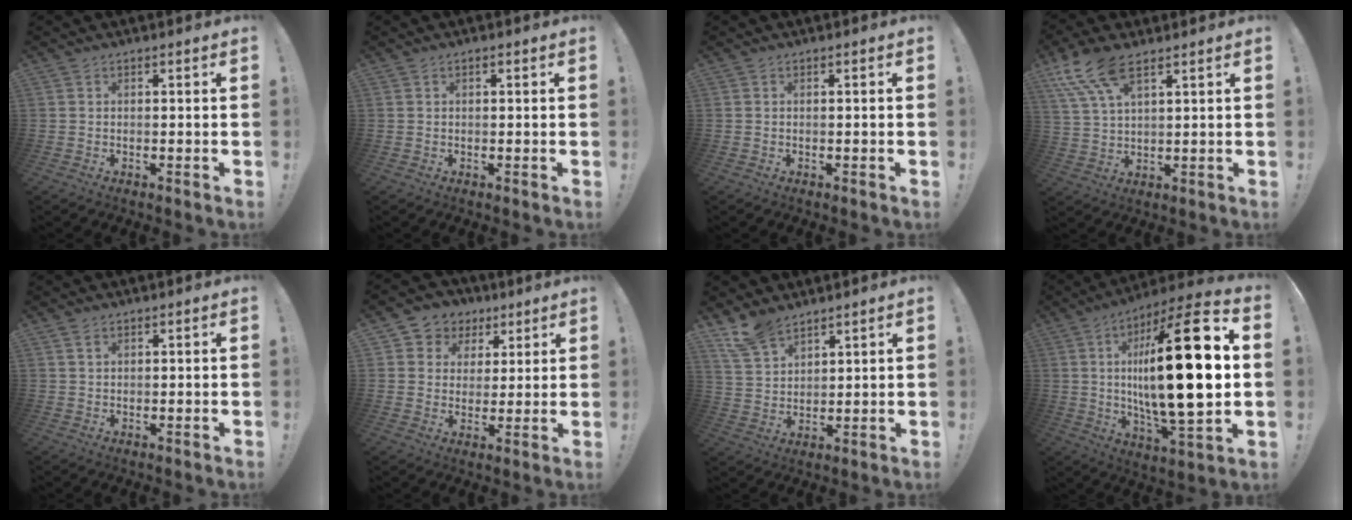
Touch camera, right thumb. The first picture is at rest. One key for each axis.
{"total": 0.0}
{"total": 0.6, "fx": -0.3, "fy": -0.2, "fz": 0.5, "tx": -0.008, "ty": -0.001, "tz": -0.007}
{"total": 10.3, "fx": 6.8, "fy": 3.5, "fz": 7.0, "tx": -0.139, "ty": -0.024, "tz": 0.130}
{"total": 1.7, "fx": 1.0, "fy": 1.0, "fz": 1.0, "tx": -0.016, "ty": 0.001, "tz": 0.017}
{"total": 7.1, "fx": 2.5, "fy": 6.5, "fz": 1.2, "tx": -0.015, "ty": -0.015, "tz": 0.054}
{"total": 9.6, "fx": 7.6, "fy": 4.6, "fz": 3.6, "tx": -0.074, "ty": -0.043, "tz": 0.151}
{"total": 29.8, "fx": 2.1, "fy": 8.2, "fz": 28.5, "tx": -0.495, "ty": -0.012, "tz": 0.019}